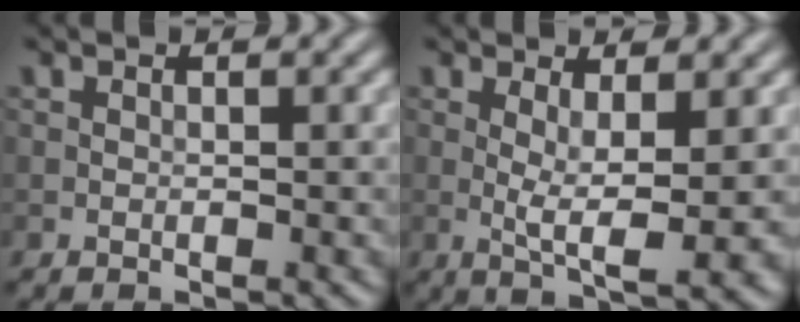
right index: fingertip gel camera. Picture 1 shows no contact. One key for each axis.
{"total": 4.8, "fx": 0.4, "fy": 0.9, "fz": 4.7, "tx": -0.082, "ty": -0.012, "tz": 0.009}